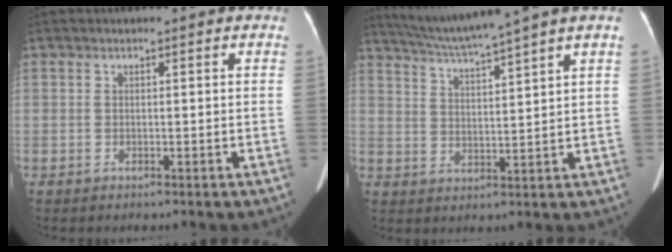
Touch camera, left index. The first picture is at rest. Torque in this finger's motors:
{"motor_torque": [-0.79, -1.35, -0.45, 0.02]}